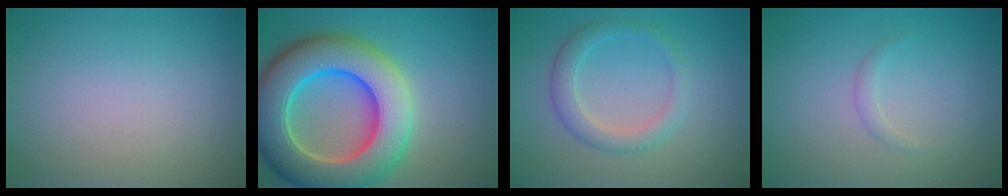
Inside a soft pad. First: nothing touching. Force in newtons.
{"total": 12.8, "press": 12.8, "slide": 0.6}
{"total": 2.7, "press": 2.7, "slide": 0.2}
{"total": 0.8, "press": 0.8, "slide": 0.0}